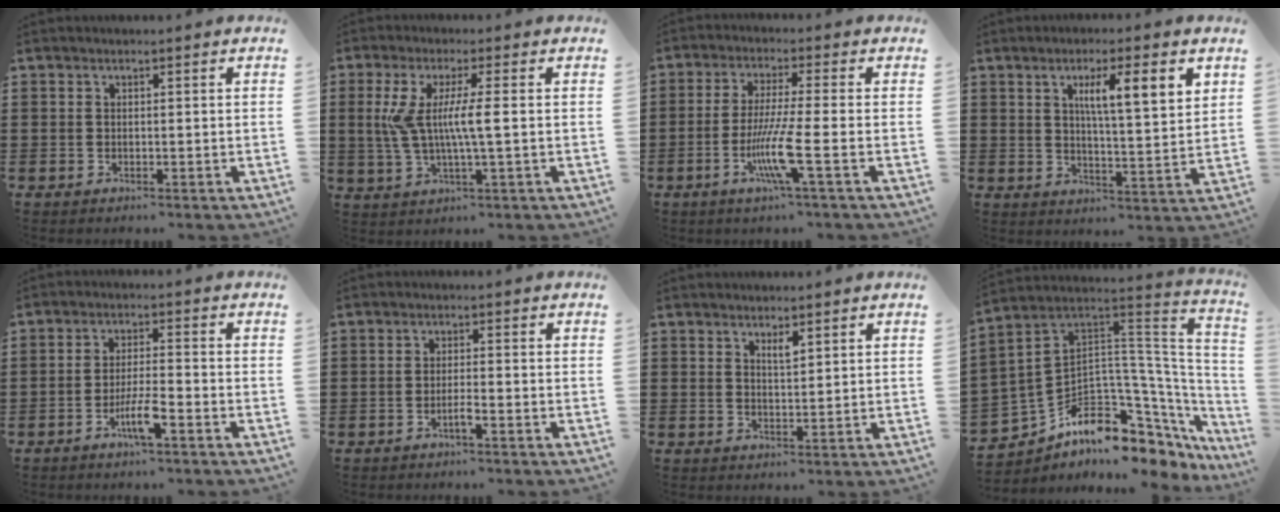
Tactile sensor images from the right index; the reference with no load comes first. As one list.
[{"total": 6.9, "force": [0.3, 0.4, 6.9], "torque": [-0.151, -0.014, -0.005]}, {"total": 8.2, "force": [-2.8, 0.0, 7.6], "torque": [-0.162, -0.023, -0.059]}, {"total": 6.9, "force": [2.8, 1.0, 6.2], "torque": [-0.109, -0.004, 0.041]}, {"total": 4.9, "force": [-2.6, 0.5, 4.1], "torque": [-0.089, -0.010, -0.051]}, {"total": 2.0, "force": [-1.2, 0.1, 1.6], "torque": [-0.029, -0.001, -0.021]}, {"total": 2.1, "force": [1.5, 0.5, 1.4], "torque": [-0.020, 0.000, 0.023]}, {"total": 7.0, "force": [-4.4, 4.0, 3.7], "torque": [-0.093, -0.034, -0.089]}]